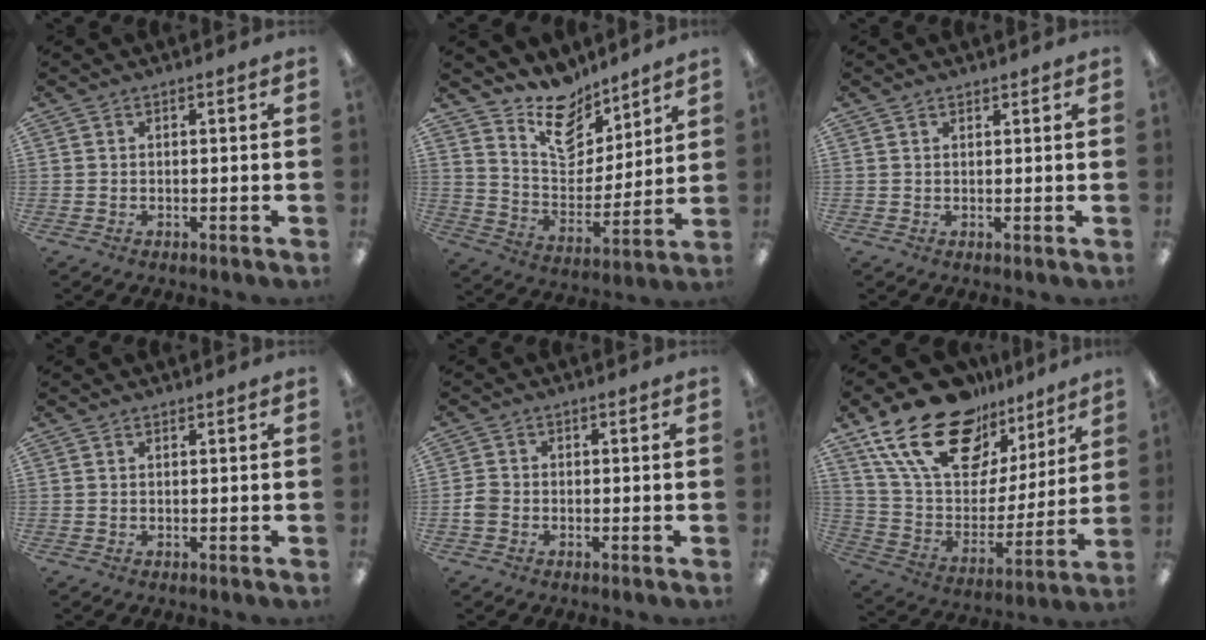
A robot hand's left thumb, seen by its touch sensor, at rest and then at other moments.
{"total": 14.6, "force": [11.5, 7.4, 5.2], "torque": [-0.085, -0.082, 0.212]}
{"total": 1.1, "force": [1.0, 0.4, 0.1], "torque": [-0.002, -0.002, 0.019]}
{"total": 0.5, "force": [0.5, 0.2, 0.0], "torque": [-0.001, 0.000, 0.009]}
{"total": 2.8, "force": [-0.9, 2.2, 1.4], "torque": [-0.023, 0.007, -0.016]}
{"total": 24.1, "force": [15.7, 13.2, 12.6], "torque": [-0.227, -0.085, 0.284]}